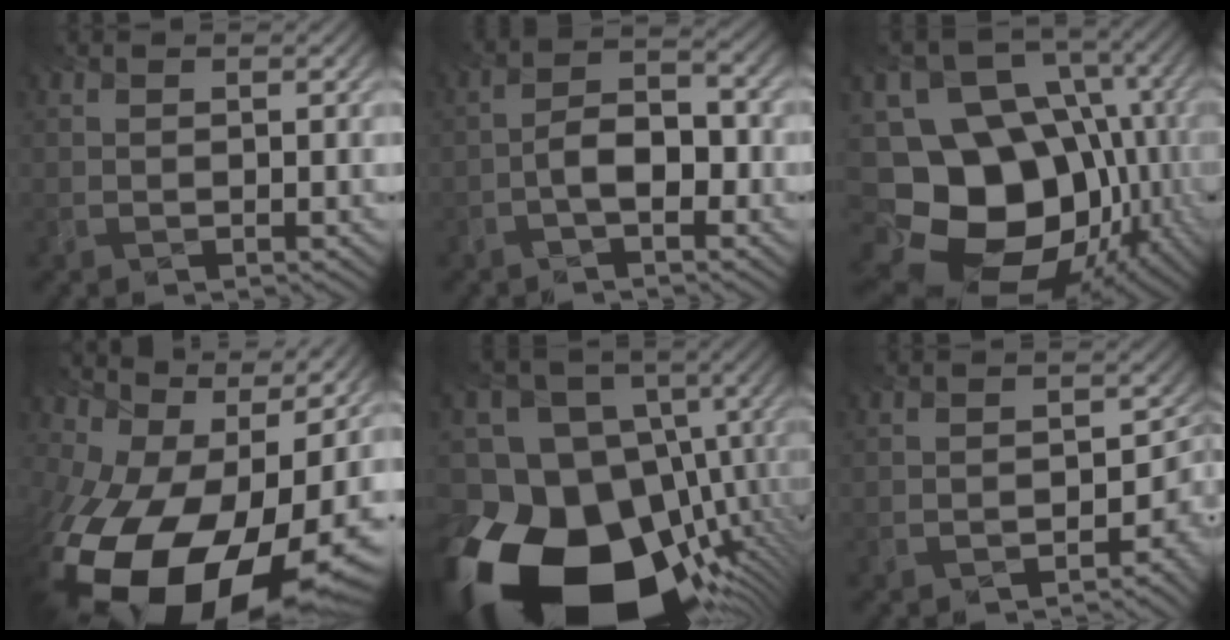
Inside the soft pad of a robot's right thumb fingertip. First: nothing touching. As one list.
[{"total": 4.8, "force": [-2.9, 2.1, 3.1], "torque": [-0.056, -0.003, -0.060]}, {"total": 21.6, "force": [-7.6, 16.8, 11.2], "torque": [-0.239, -0.035, -0.118]}, {"total": 19.1, "force": [-5.3, 12.0, 13.9], "torque": [-0.263, -0.040, -0.074]}, {"total": 22.7, "force": [-12.3, 15.1, 11.5], "torque": [-0.249, -0.052, -0.178]}, {"total": 5.5, "force": [-1.8, 3.9, 3.4], "torque": [-0.043, -0.028, -0.018]}]